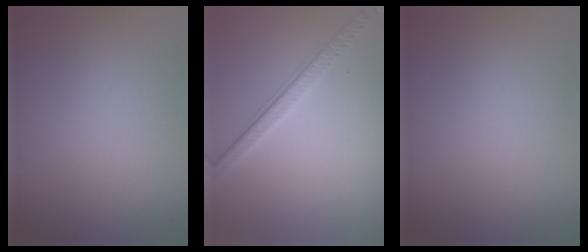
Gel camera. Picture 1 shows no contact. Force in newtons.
{"total": 3.5, "press": 2.8, "slide": 2.0}
{"total": 0.0}